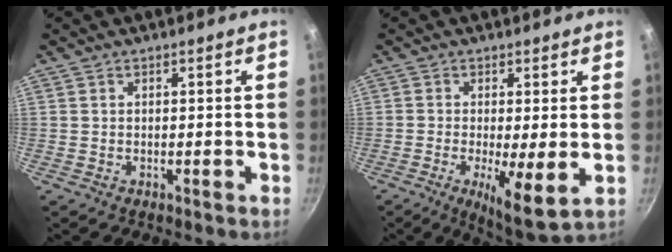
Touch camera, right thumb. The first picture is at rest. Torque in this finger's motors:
{"motor_torque": [-0.41, 0.19, -0.10, -0.04, 0.08]}